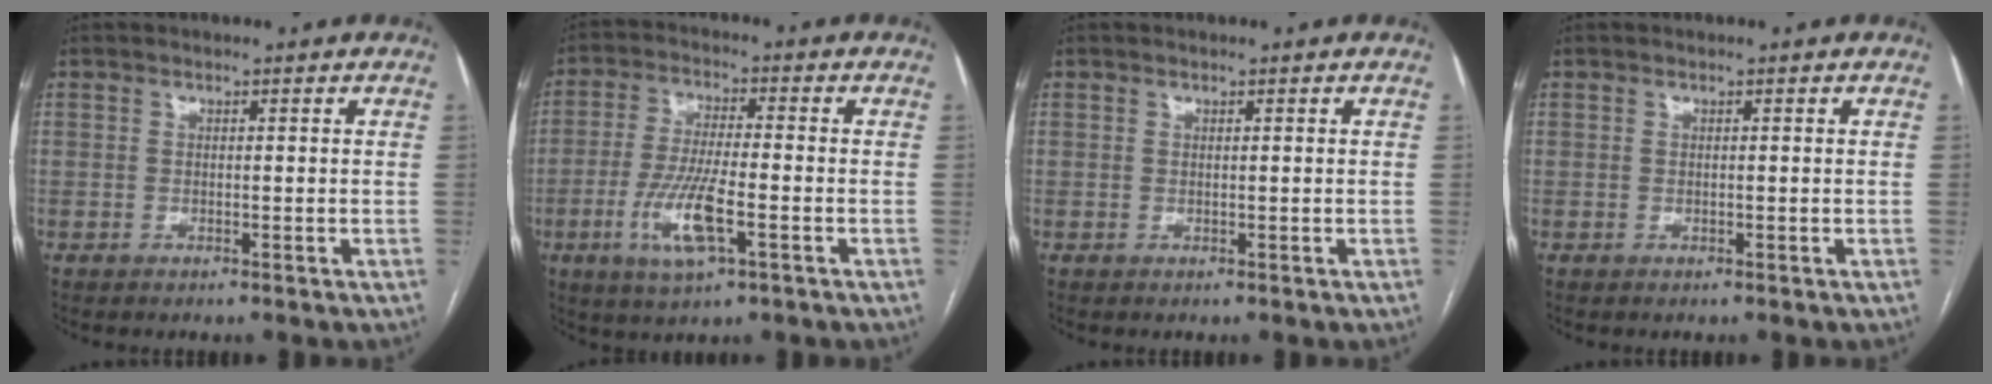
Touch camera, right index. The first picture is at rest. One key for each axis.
{"total": 9.6, "fx": -3.5, "fy": 1.6, "fz": 8.8, "tx": -0.181, "ty": -0.012, "tz": -0.064}
{"total": 0.0}
{"total": 0.0}